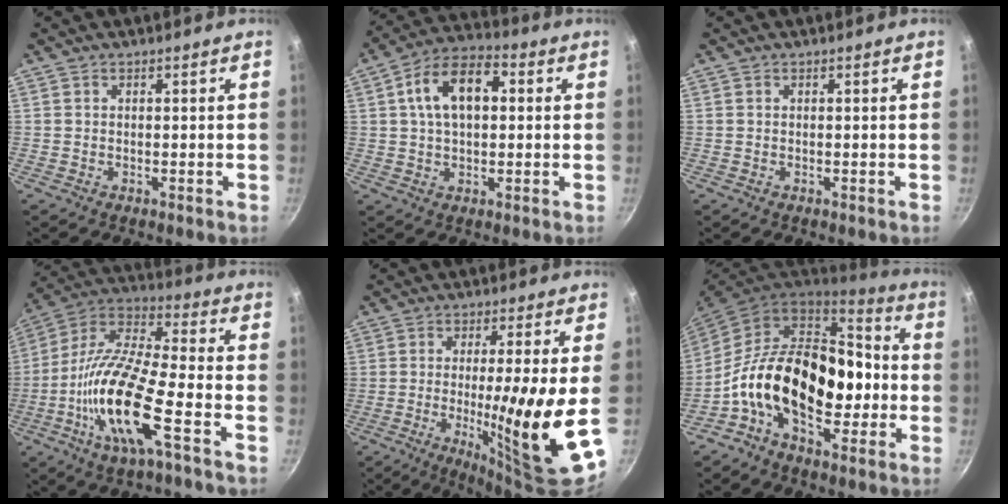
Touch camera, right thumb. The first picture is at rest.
{"total": 12.4, "force": [2.4, 7.3, 9.7], "torque": [-0.139, 0.026, 0.029]}
{"total": 0.0}
{"total": 18.4, "force": [-6.7, 4.4, 16.5], "torque": [-0.323, 0.037, -0.150]}
{"total": 17.4, "force": [-1.9, 2.1, 17.2], "torque": [-0.266, -0.009, -0.018]}
{"total": 22.2, "force": [-3.5, 13.6, 17.2], "torque": [-0.240, 0.054, -0.074]}